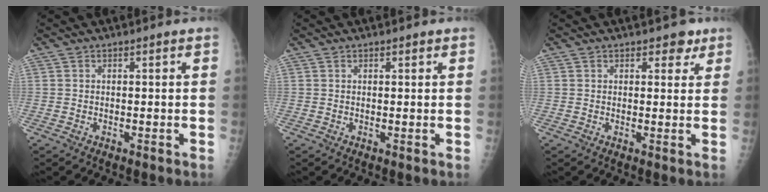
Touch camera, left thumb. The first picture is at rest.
{"total": 0.8, "force": [0.5, 0.3, 0.5], "torque": [-0.006, -0.001, 0.006]}
{"total": 3.0, "force": [1.9, 1.8, 1.5], "torque": [0.003, -0.007, 0.023]}